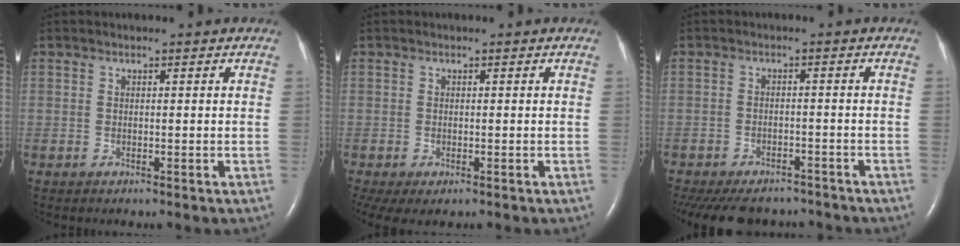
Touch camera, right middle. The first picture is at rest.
{"total": 5.3, "force": [-3.3, 2.4, 3.4], "torque": [-0.064, -0.015, -0.051]}
{"total": 15.6, "force": [-13.1, 6.6, 5.3], "torque": [-0.151, -0.012, -0.173]}